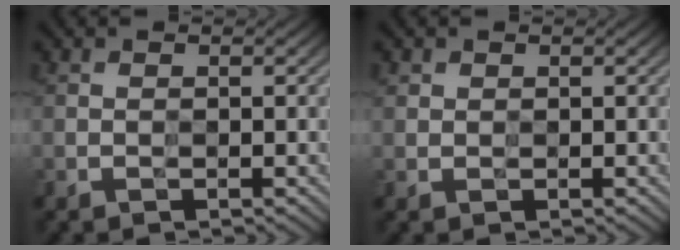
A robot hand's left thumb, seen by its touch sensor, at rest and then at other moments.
{"total": 0.9, "force": [0.5, 0.8, 0.2], "torque": [-0.003, -0.001, 0.012]}